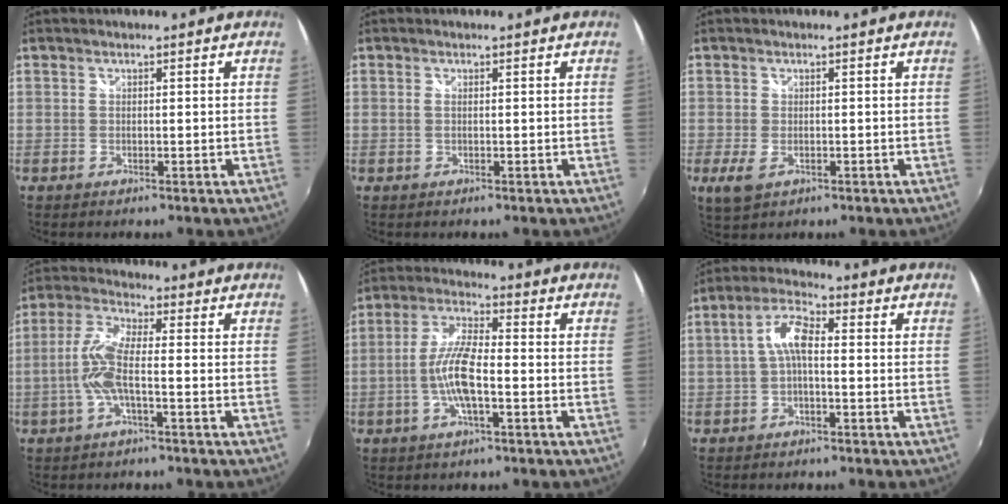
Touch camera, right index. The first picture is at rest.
{"total": 0.7, "force": [0.0, 0.1, 0.7], "torque": [-0.014, 0.001, -0.001]}
{"total": 3.8, "force": [-1.4, 2.2, 2.7], "torque": [-0.058, -0.013, -0.021]}
{"total": 8.1, "force": [-2.0, 1.5, 7.7], "torque": [-0.172, 0.006, -0.039]}
{"total": 9.1, "force": [-2.4, 2.1, 8.5], "torque": [-0.175, 0.003, -0.048]}
{"total": 5.5, "force": [-0.6, 1.9, 5.1], "torque": [-0.108, 0.018, -0.014]}